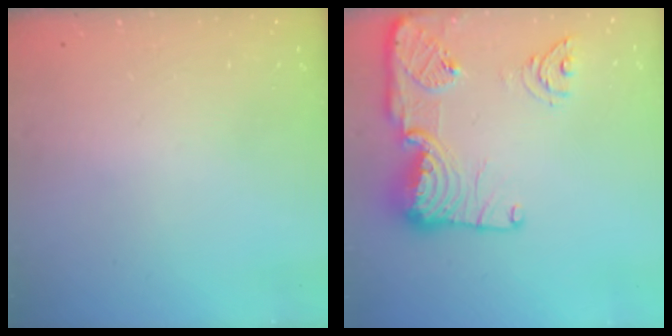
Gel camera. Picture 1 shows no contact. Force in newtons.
{"total": 18.5, "press": 18.4, "slide": 2.0}